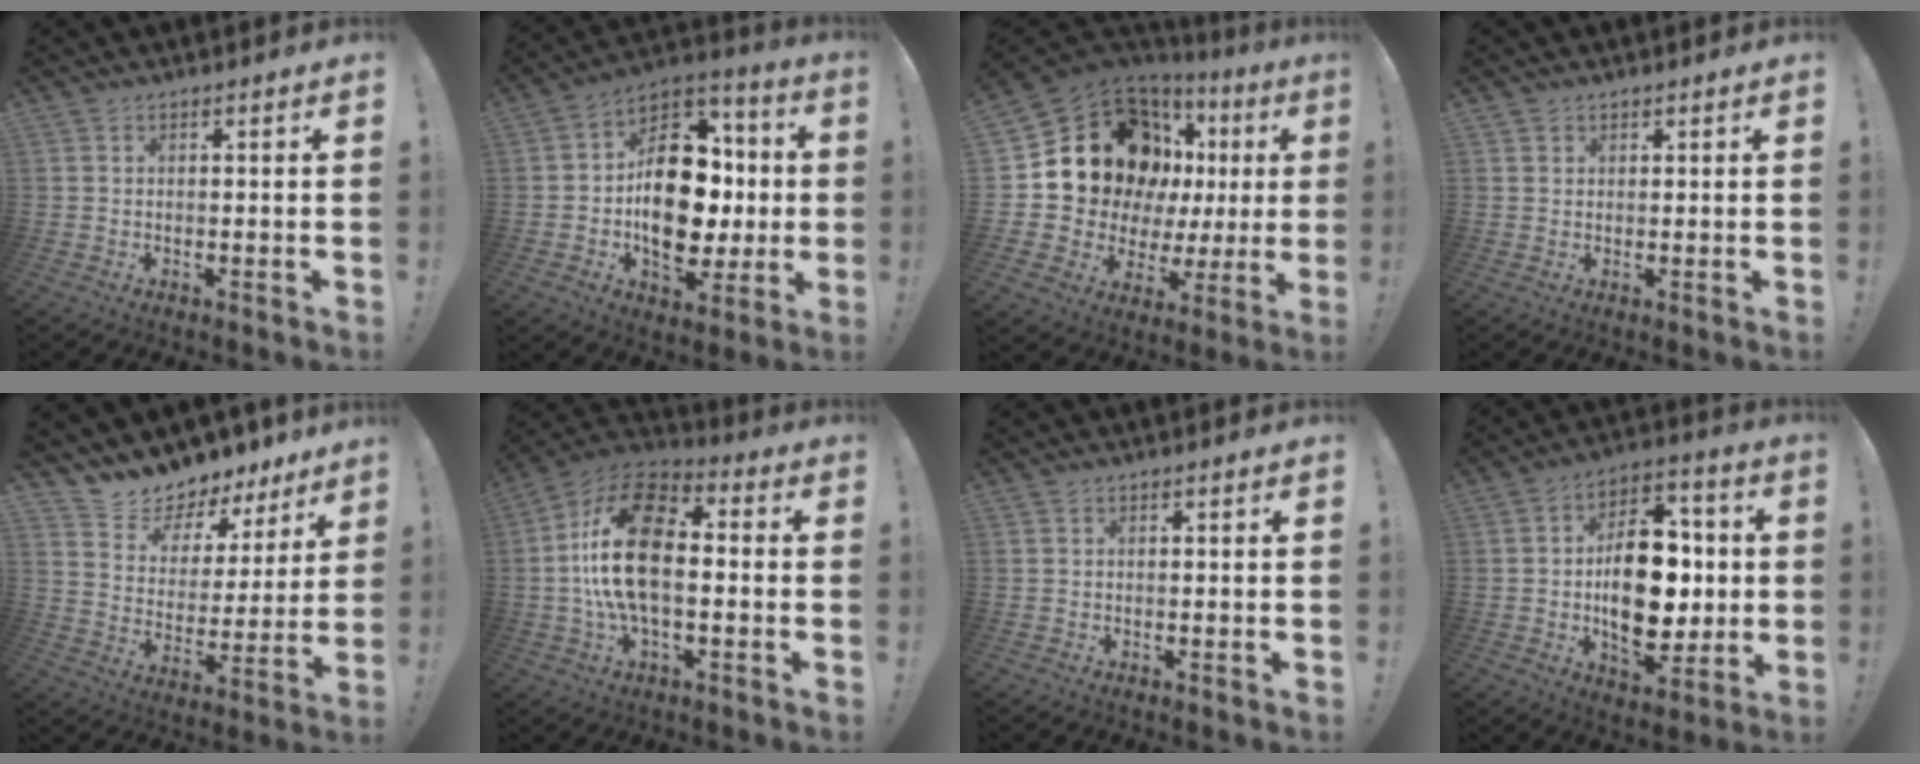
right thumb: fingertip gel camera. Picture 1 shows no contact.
{"total": 20.2, "force": [-2.4, 14.0, 14.4], "torque": [-0.202, 0.019, -0.028]}
{"total": 18.6, "force": [7.8, 12.8, 11.0], "torque": [-0.171, -0.048, 0.167]}
{"total": 1.2, "force": [0.9, 0.8, -0.1], "torque": [0.006, -0.005, 0.017]}
{"total": 9.0, "force": [7.9, 4.1, 0.9], "torque": [-0.027, -0.085, 0.141]}
{"total": 20.3, "force": [-0.3, 11.0, 17.1], "torque": [-0.323, 0.015, -0.006]}
{"total": 0.0}
{"total": 19.7, "force": [-0.9, 12.5, 15.2], "torque": [-0.229, 0.001, -0.008]}